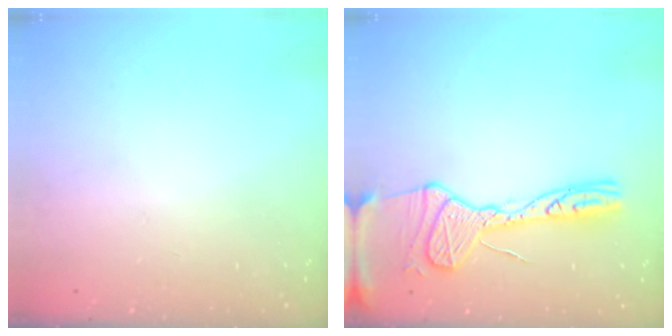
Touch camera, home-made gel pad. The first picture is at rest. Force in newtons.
{"total": 16.8, "press": 16.7, "slide": 1.7}